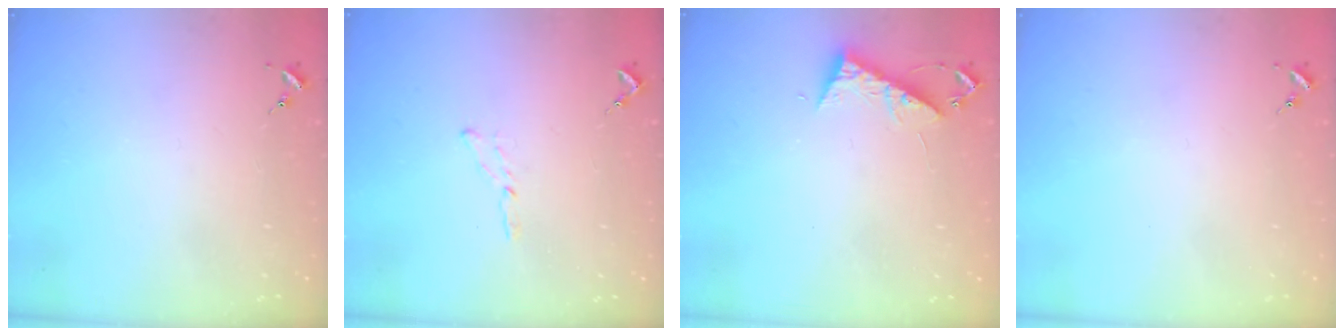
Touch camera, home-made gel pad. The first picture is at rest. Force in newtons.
{"total": 3.5, "press": 3.5, "slide": 0.4}
{"total": 7.7, "press": 7.6, "slide": 0.6}
{"total": 0.0}